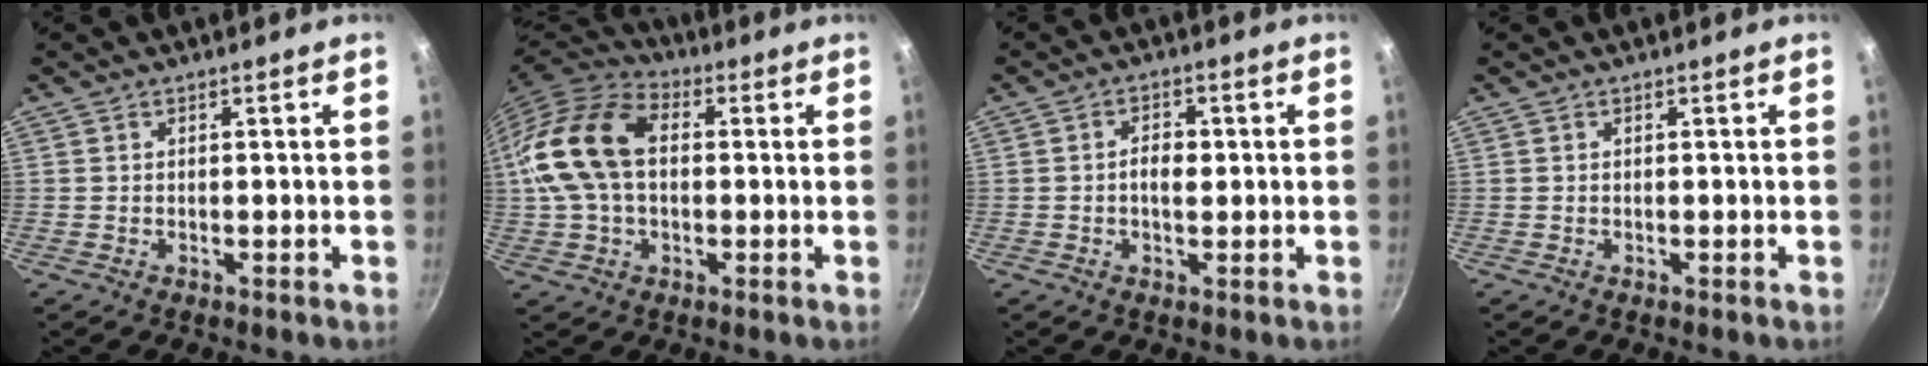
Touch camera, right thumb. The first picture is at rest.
{"total": 16.9, "force": [1.4, 11.3, 12.5], "torque": [-0.225, 0.029, 0.011]}
{"total": 3.7, "force": [0.0, 2.2, 2.9], "torque": [-0.036, 0.007, -0.005]}
{"total": 0.0}